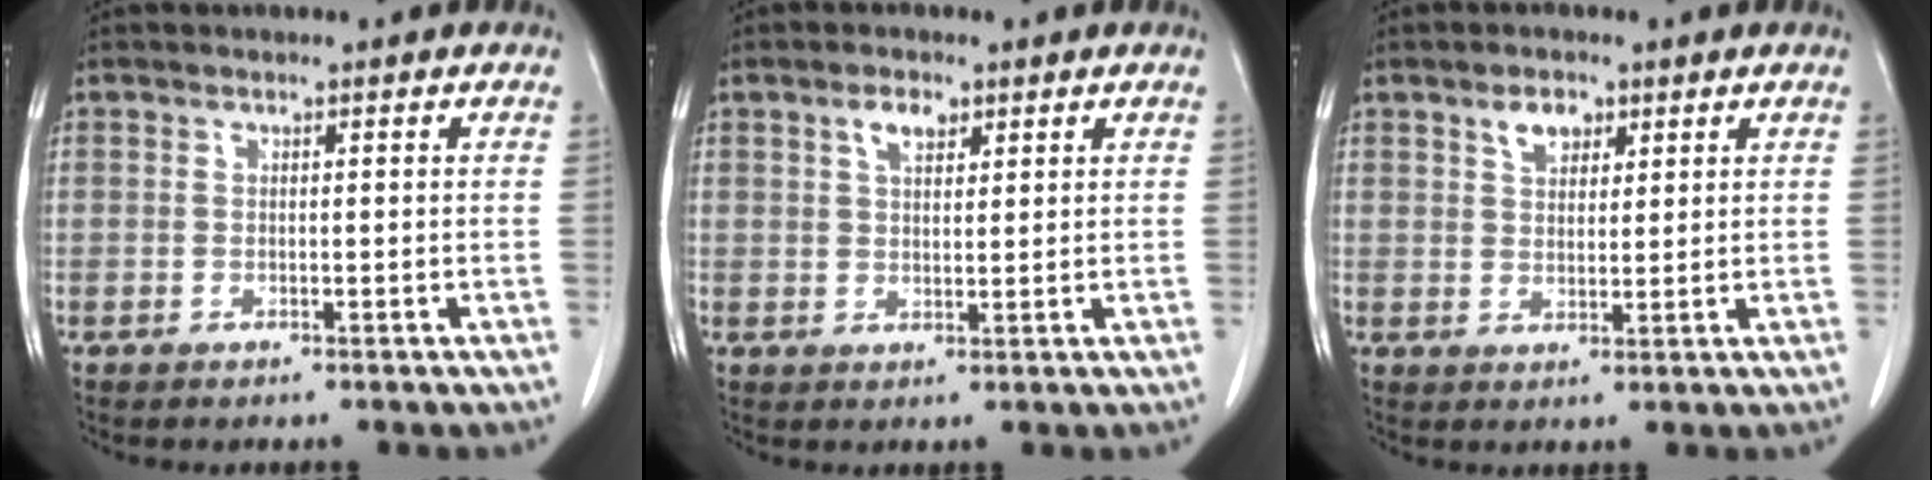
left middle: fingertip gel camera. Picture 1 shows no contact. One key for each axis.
{"total": 3.2, "fx": 1.9, "fy": 1.4, "fz": 2.2, "tx": -0.042, "ty": 0.004, "tz": 0.035}
{"total": 3.6, "fx": 2.1, "fy": 2.0, "fz": 2.1, "tx": -0.037, "ty": 0.006, "tz": 0.039}